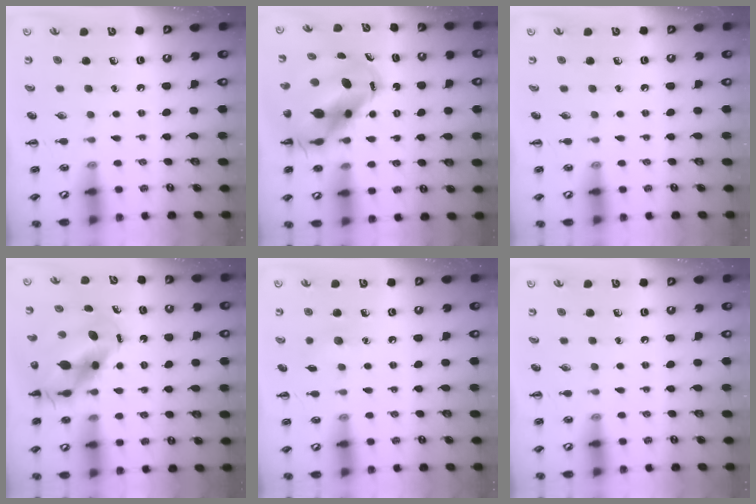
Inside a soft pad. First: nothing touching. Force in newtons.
{"total": 11.6, "press": 11.3, "slide": 2.9}
{"total": 0.0}
{"total": 9.5, "press": 9.3, "slide": 2.3}
{"total": 4.8, "press": 4.6, "slide": 1.4}
{"total": 0.0}